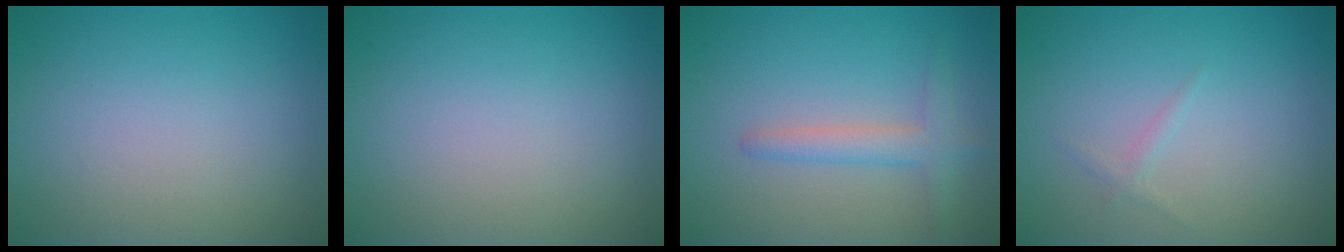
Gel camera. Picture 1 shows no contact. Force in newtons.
{"total": 0.0}
{"total": 2.3, "press": 2.3, "slide": 0.2}
{"total": 0.7, "press": 0.7, "slide": 0.1}